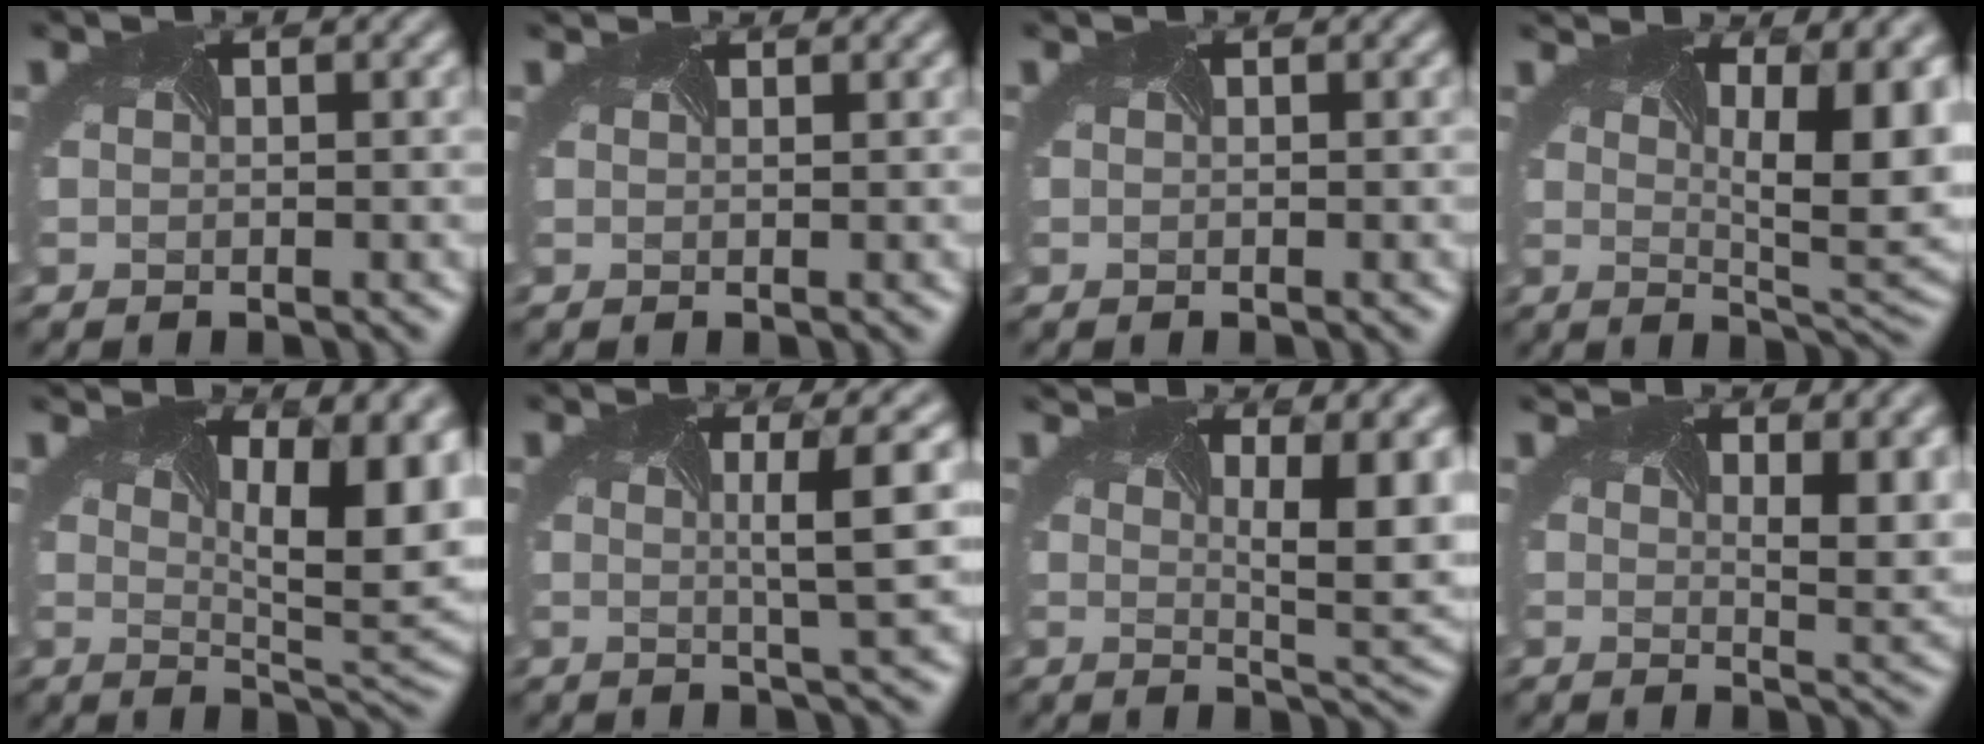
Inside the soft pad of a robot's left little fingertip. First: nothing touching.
{"total": 1.7, "force": [1.5, 0.4, 0.7], "torque": [-0.013, 0.005, 0.009]}
{"total": 0.0}
{"total": 12.2, "force": [3.6, 5.0, 10.6], "torque": [-0.131, 0.018, 0.052]}
{"total": 12.8, "force": [4.2, 5.2, 10.9], "torque": [-0.138, 0.024, 0.061]}
{"total": 4.5, "force": [0.3, 0.6, 4.4], "torque": [-0.061, 0.004, 0.003]}
{"total": 11.0, "force": [3.7, 4.3, 9.4], "torque": [-0.115, 0.018, 0.052]}
{"total": 9.6, "force": [4.9, 3.9, 7.2], "torque": [-0.093, 0.021, 0.065]}